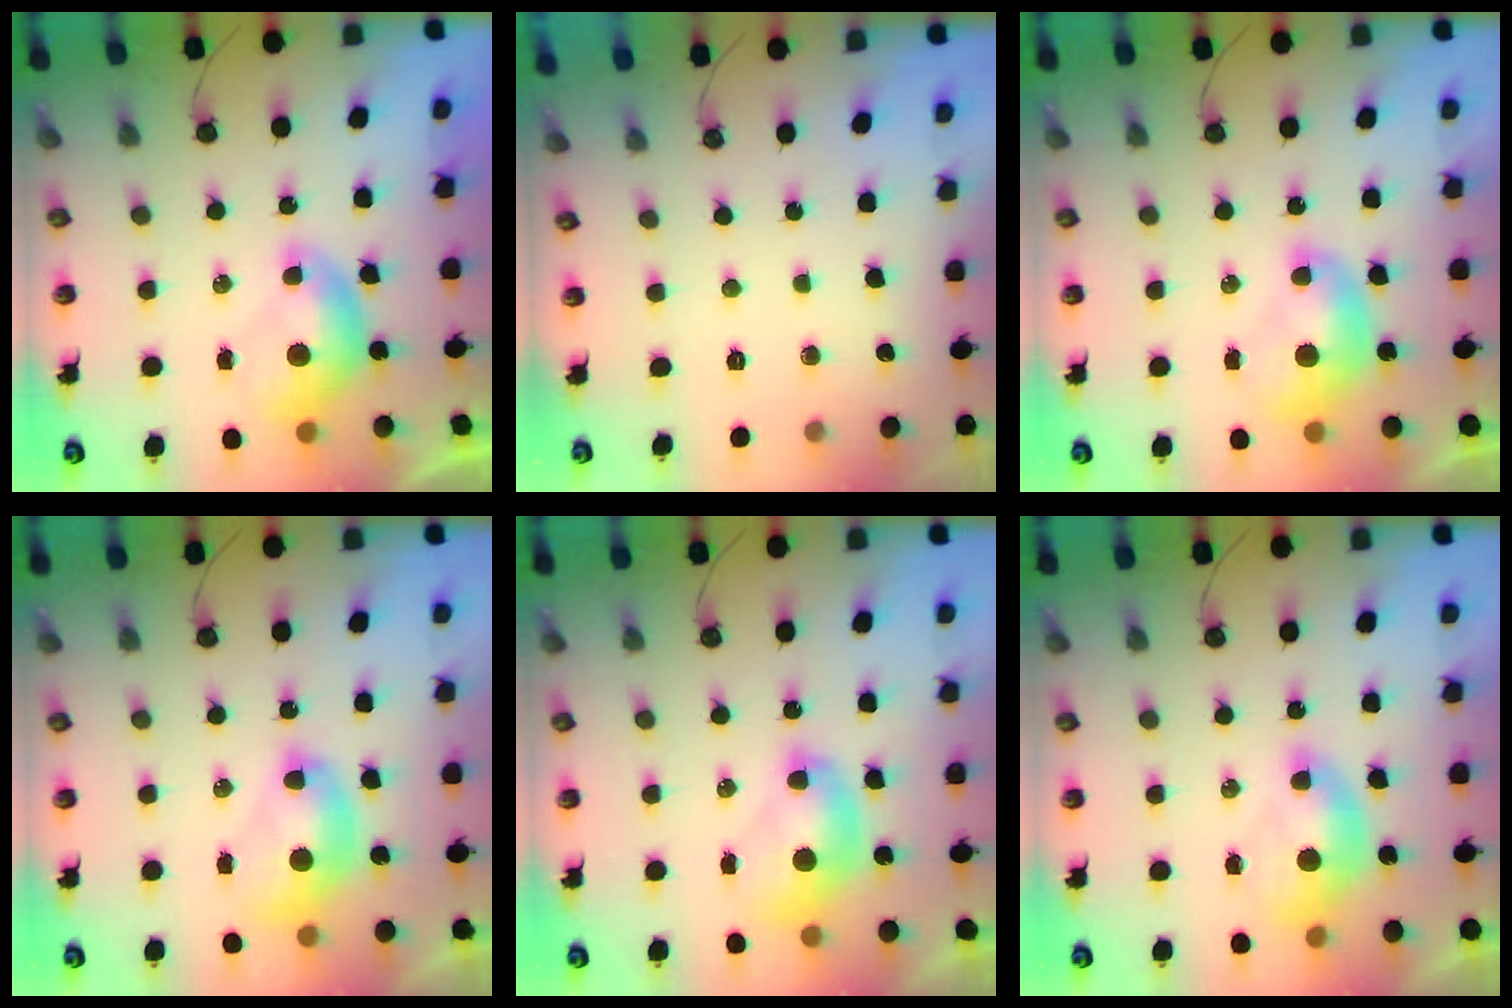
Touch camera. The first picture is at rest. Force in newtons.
{"total": 0.0}
{"total": 1.5, "press": 1.5, "slide": 0.1}
{"total": 2.5, "press": 2.5, "slide": 0.1}
{"total": 2.0, "press": 2.0, "slide": 0.2}
{"total": 1.6, "press": 1.5, "slide": 0.6}